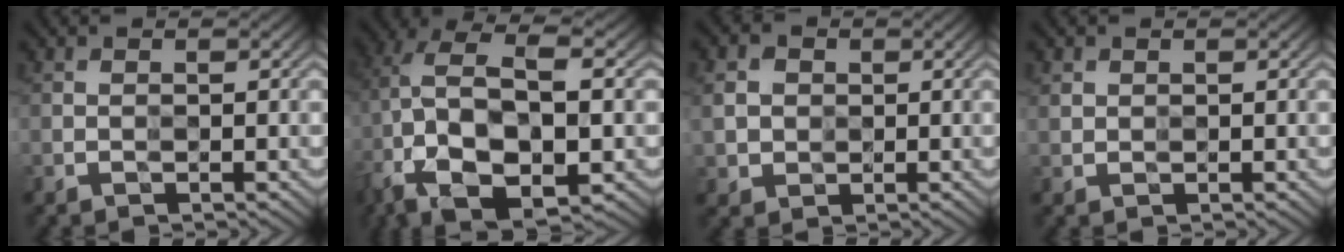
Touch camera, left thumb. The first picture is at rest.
{"total": 14.6, "force": [-3.5, 7.5, 12.1], "torque": [-0.282, -0.001, -0.050]}
{"total": 4.0, "force": [0.5, 3.6, 1.7], "torque": [-0.065, 0.001, 0.012]}
{"total": 1.2, "force": [0.6, 0.9, 0.3], "torque": [-0.008, -0.001, 0.015]}